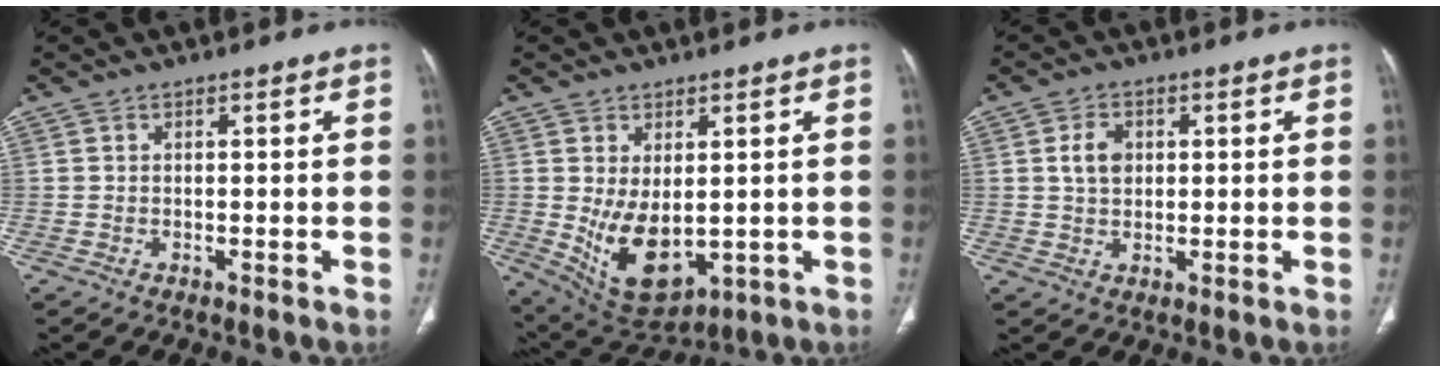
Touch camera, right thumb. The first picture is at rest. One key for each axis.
{"total": 10.9, "fx": -0.6, "fy": 6.2, "fz": 8.9, "tx": -0.141, "ty": -0.015, "tz": 0.021}
{"total": 4.4, "fx": 1.0, "fy": 3.2, "fz": 2.9, "tx": -0.044, "ty": 0.000, "tz": 0.016}